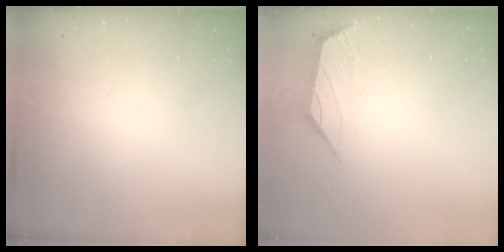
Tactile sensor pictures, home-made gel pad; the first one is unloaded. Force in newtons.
{"total": 1.7, "press": 1.6, "slide": 0.6}